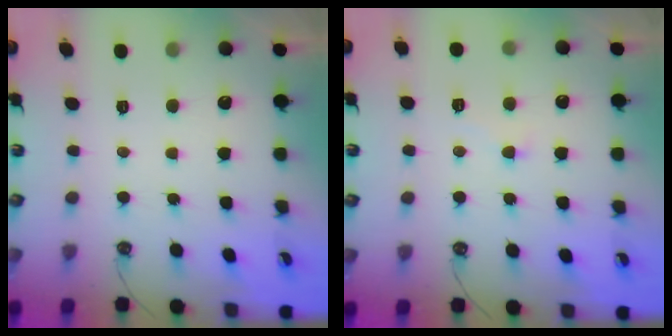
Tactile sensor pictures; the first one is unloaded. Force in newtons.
{"total": 2.8, "press": 2.7, "slide": 0.7}